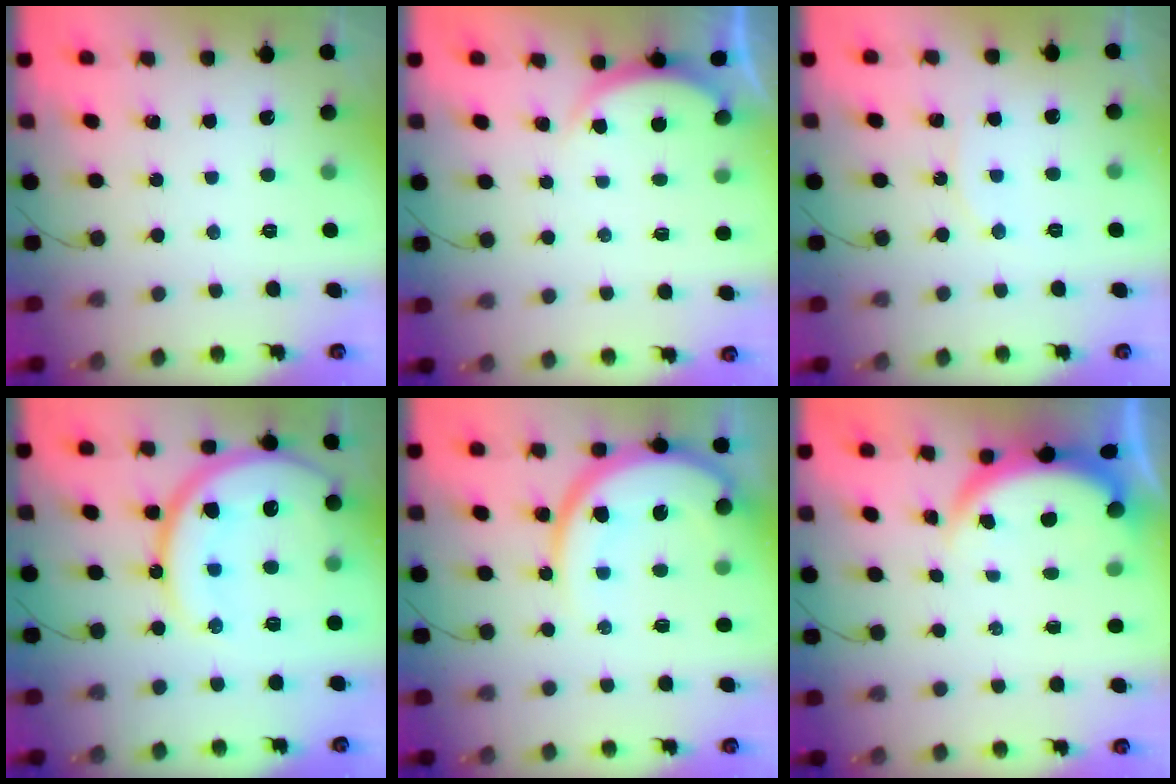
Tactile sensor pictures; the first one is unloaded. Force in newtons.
{"total": 2.1, "press": 2.0, "slide": 0.5}
{"total": 5.3, "press": 5.3, "slide": 0.7}
{"total": 21.0, "press": 20.9, "slide": 2.2}
{"total": 13.3, "press": 13.2, "slide": 1.4}
{"total": 3.8, "press": 3.8, "slide": 0.1}